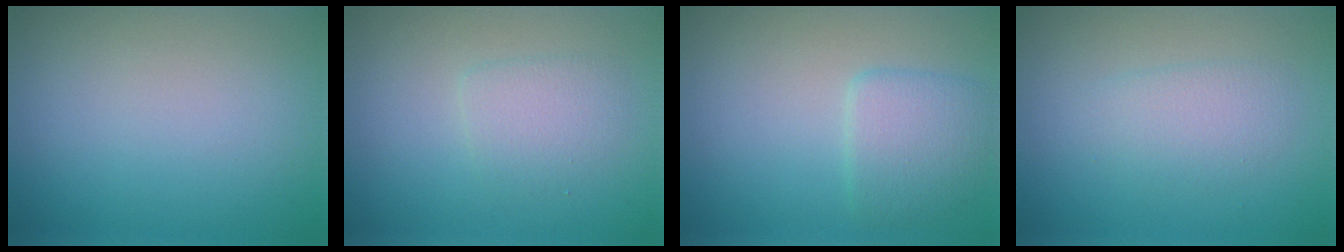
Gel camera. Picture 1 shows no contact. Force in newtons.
{"total": 1.9, "press": 1.9, "slide": 0.1}
{"total": 2.8, "press": 2.8, "slide": 0.1}
{"total": 2.1, "press": 2.1, "slide": 0.1}